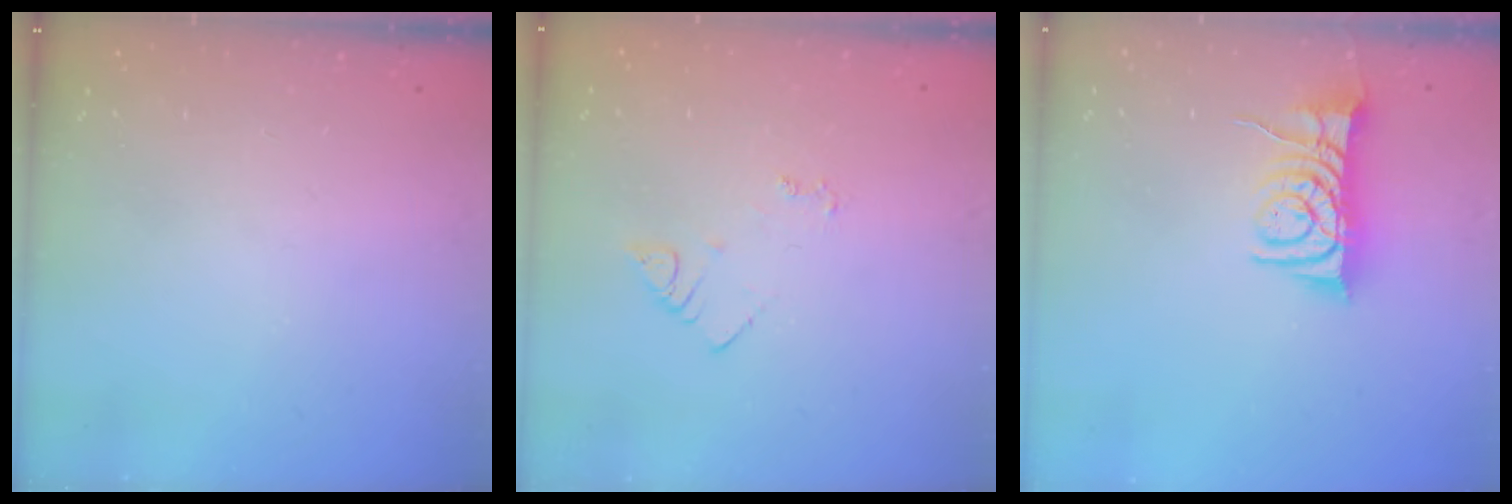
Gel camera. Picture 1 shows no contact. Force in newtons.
{"total": 4.2, "press": 4.1, "slide": 0.6}
{"total": 9.1, "press": 9.1, "slide": 0.5}